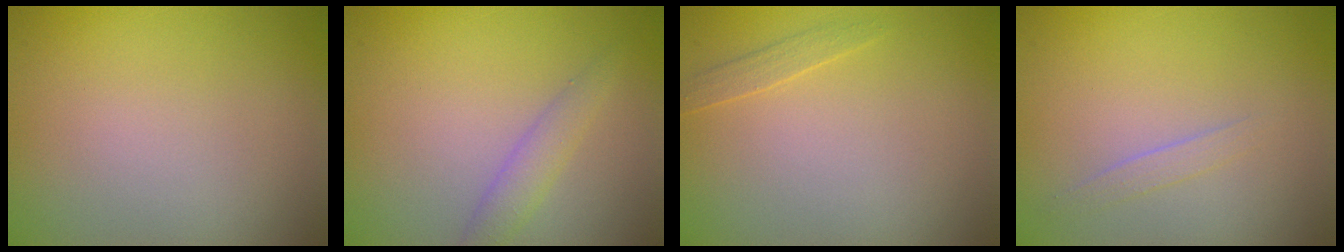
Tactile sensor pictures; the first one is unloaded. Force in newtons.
{"total": 1.9, "press": 1.9, "slide": 0.1}
{"total": 0.9, "press": 0.9, "slide": 0.1}
{"total": 0.9, "press": 0.9, "slide": 0.0}